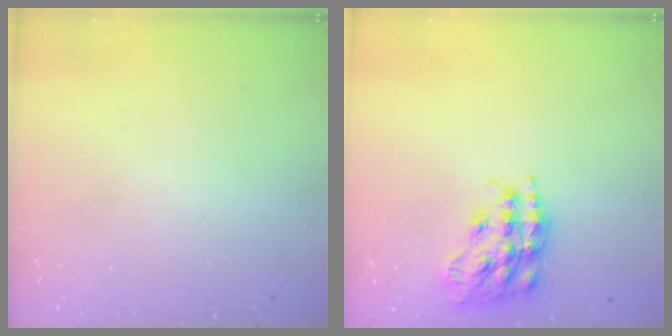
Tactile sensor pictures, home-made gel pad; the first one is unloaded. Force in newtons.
{"total": 18.2, "press": 18.2, "slide": 1.2}